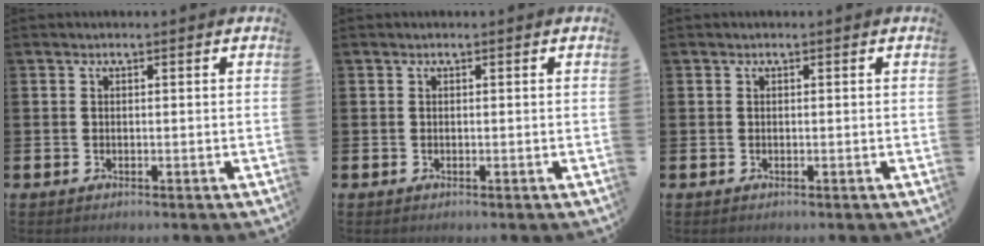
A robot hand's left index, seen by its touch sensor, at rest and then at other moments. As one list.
[{"total": 0.0}, {"total": 0.0}]